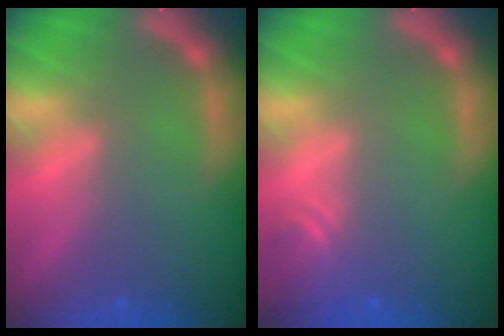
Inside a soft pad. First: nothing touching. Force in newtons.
{"total": 2.4}